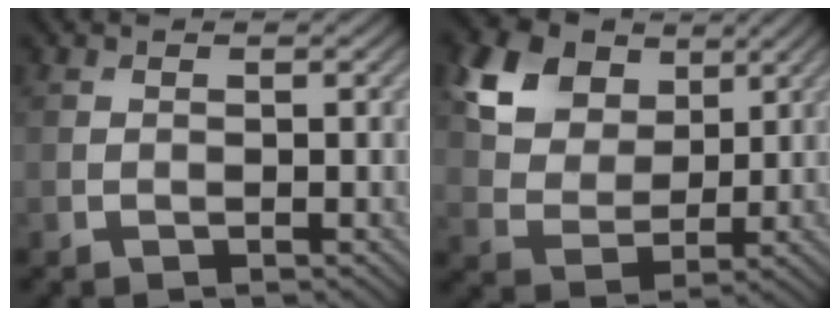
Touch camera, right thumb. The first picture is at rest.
{"total": 10.5, "force": [5.7, 7.0, 5.3], "torque": [-0.153, 0.001, 0.117]}